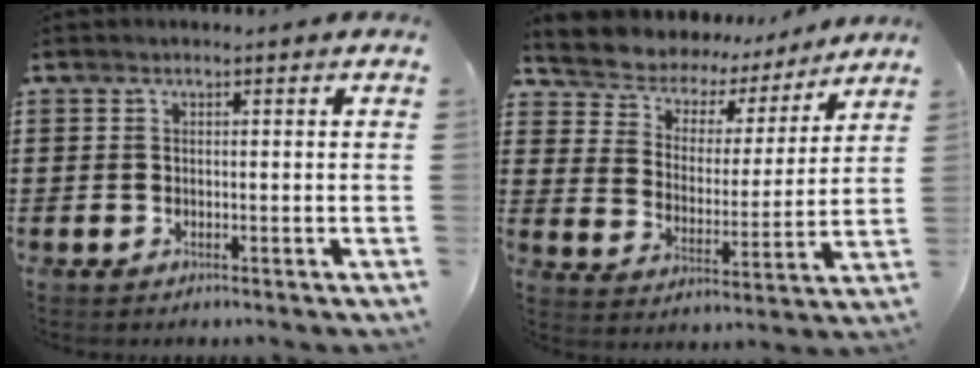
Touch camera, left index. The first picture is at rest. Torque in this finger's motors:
{"motor_torque": [2.14, 0.00, 0.68, 0.07]}